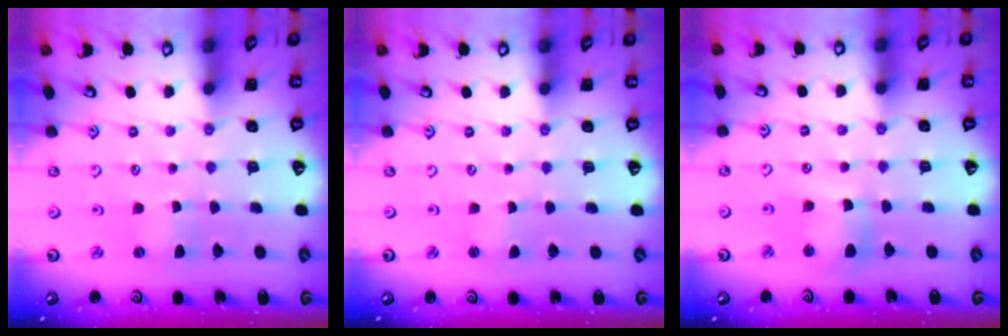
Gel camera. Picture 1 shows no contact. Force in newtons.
{"total": 0.0}
{"total": 7.6, "press": 7.6, "slide": 1.1}